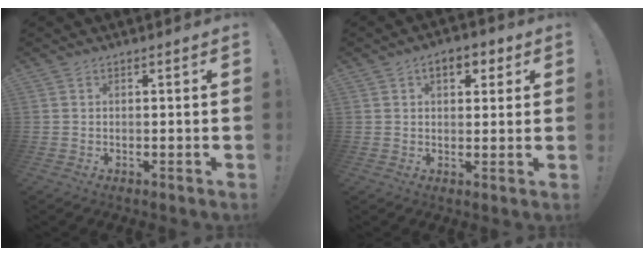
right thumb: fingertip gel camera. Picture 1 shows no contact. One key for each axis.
{"total": 5.8, "fx": 2.3, "fy": 3.5, "fz": 4.0, "tx": -0.051, "ty": 0.001, "tz": 0.037}